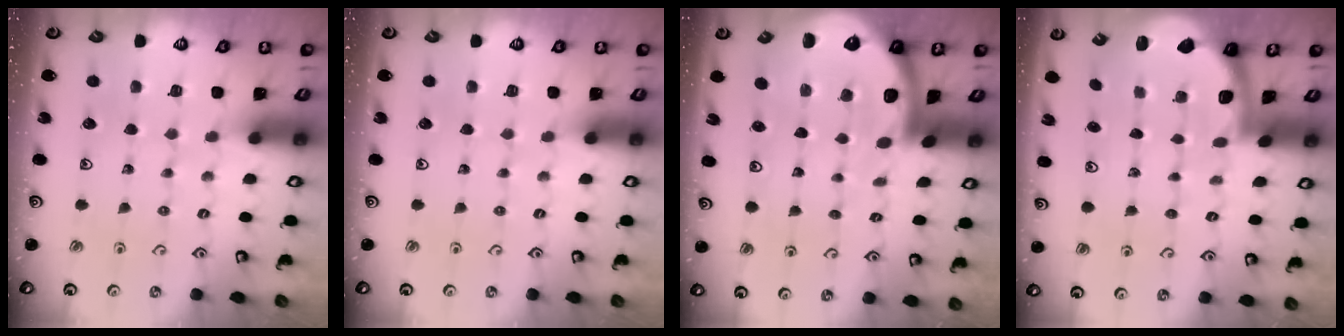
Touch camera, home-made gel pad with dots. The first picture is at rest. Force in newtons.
{"total": 0.0}
{"total": 5.2, "press": 5.2, "slide": 0.6}
{"total": 1.9, "press": 1.8, "slide": 0.5}